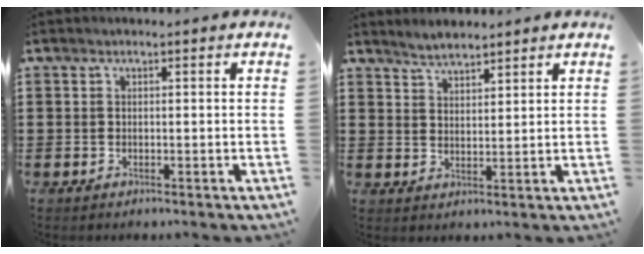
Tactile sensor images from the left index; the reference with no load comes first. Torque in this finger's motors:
{"motor_torque": [0.08, -0.05, 0.04, 0.01]}